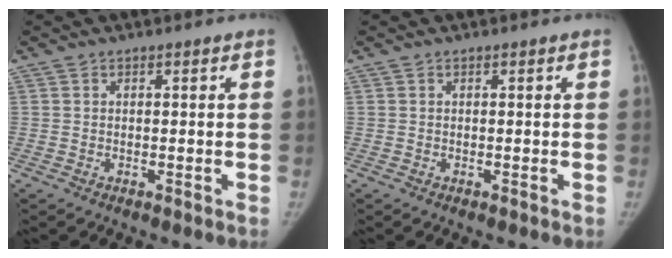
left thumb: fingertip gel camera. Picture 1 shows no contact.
{"total": 0.0}